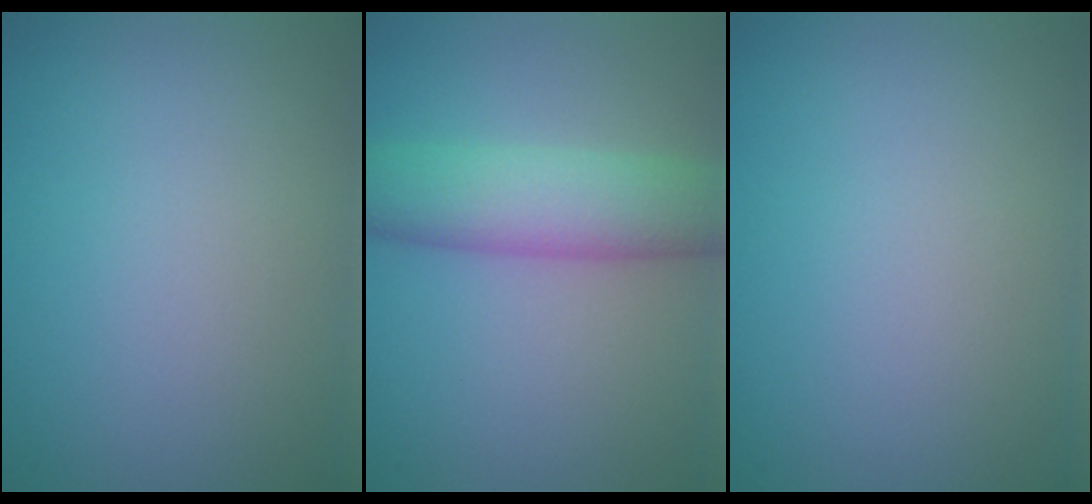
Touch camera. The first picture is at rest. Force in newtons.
{"total": 6.2, "press": 6.2, "slide": 0.2}
{"total": 0.0}